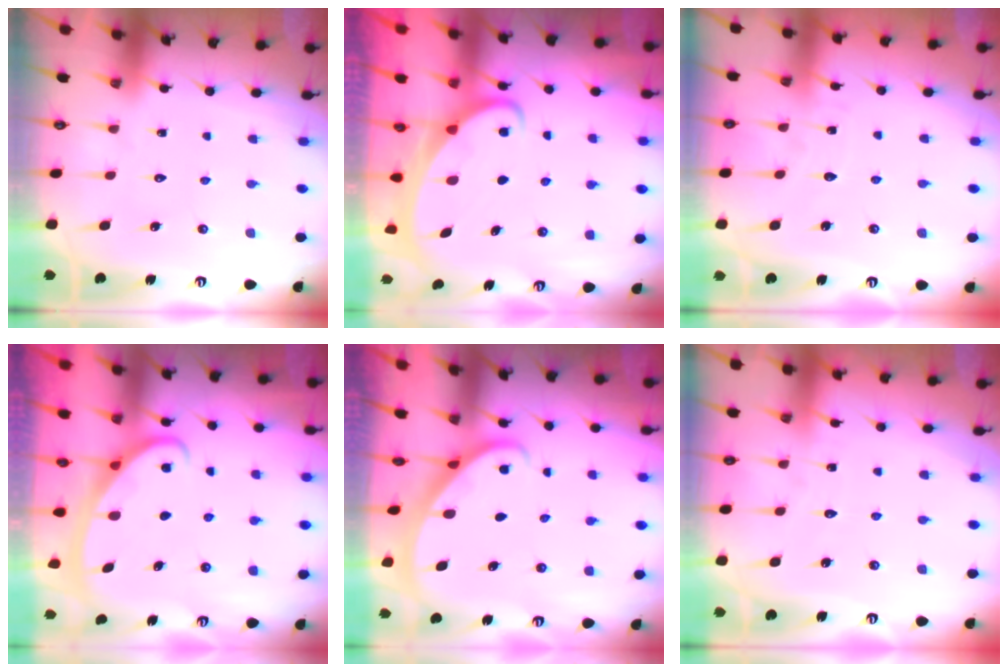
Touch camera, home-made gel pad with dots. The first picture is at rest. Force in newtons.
{"total": 2.1, "press": 2.1, "slide": 0.3}
{"total": 3.5, "press": 3.5, "slide": 0.2}
{"total": 2.8, "press": 2.8, "slide": 0.4}
{"total": 2.3, "press": 2.3, "slide": 0.1}
{"total": 2.8, "press": 2.8, "slide": 0.3}